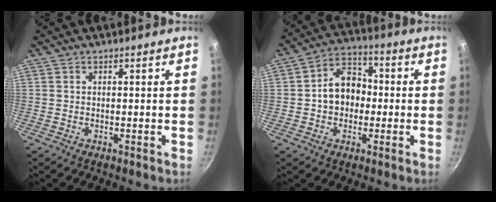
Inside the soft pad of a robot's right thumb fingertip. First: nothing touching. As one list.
[{"total": 9.8, "force": [-0.6, 7.6, 6.1], "torque": [-0.053, 0.027, -0.022]}]